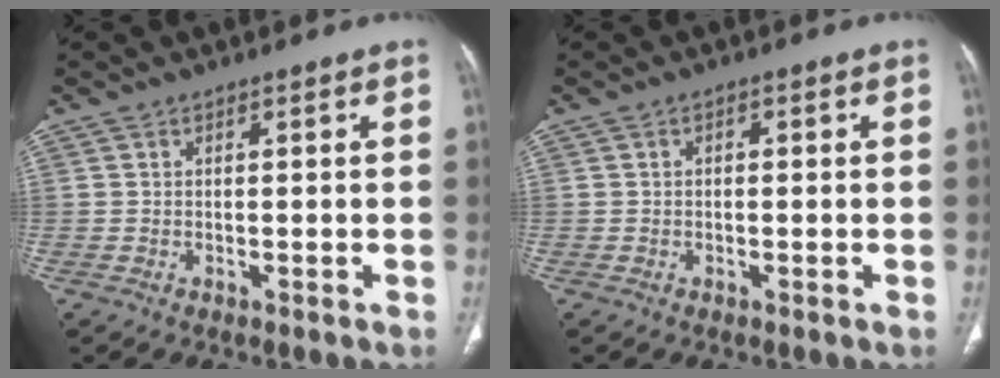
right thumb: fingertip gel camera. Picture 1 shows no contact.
{"total": 1.0, "force": [0.1, 0.6, 0.9], "torque": [-0.015, 0.005, 0.000]}